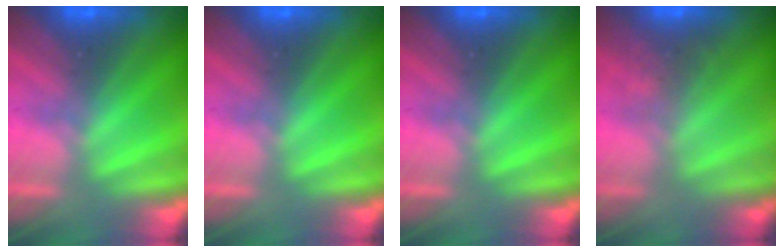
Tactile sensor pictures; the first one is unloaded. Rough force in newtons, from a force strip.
{"total": 0.0}
{"total": 0.0}
{"total": 2.8}